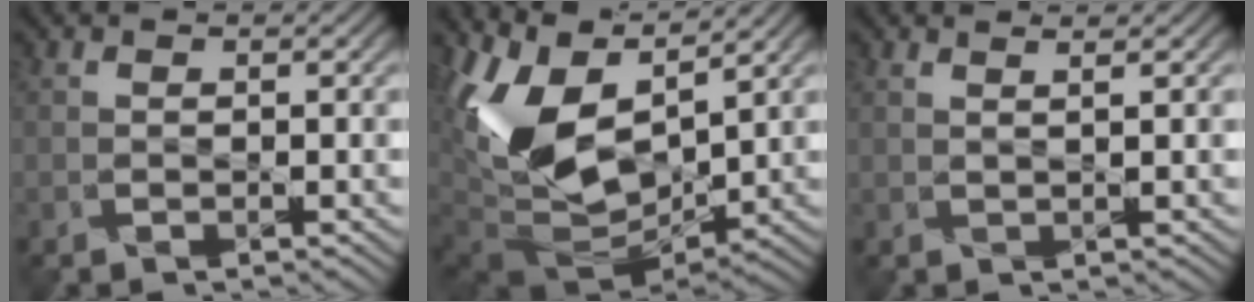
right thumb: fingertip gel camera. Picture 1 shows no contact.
{"total": 14.0, "force": [5.3, 7.7, 10.4], "torque": [-0.247, 0.004, 0.115]}
{"total": 1.7, "force": [1.3, -0.9, -0.2], "torque": [-0.002, 0.005, 0.025]}